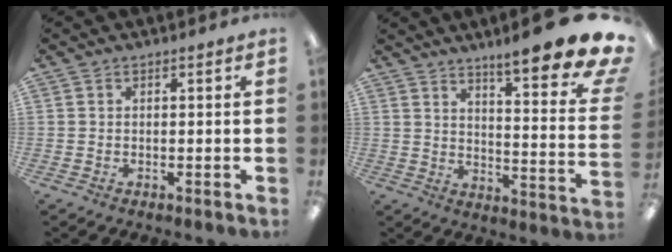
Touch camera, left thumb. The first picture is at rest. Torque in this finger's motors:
{"motor_torque": [0.46, 0.42, 1.03, -1.74, 0.14]}